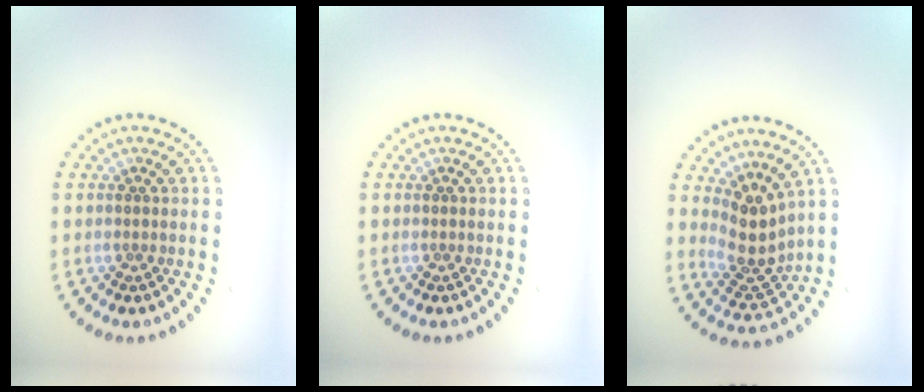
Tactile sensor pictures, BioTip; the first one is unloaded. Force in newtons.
{"total": 0.0}
{"total": 3.7, "press": 2.8, "slide": 2.4}